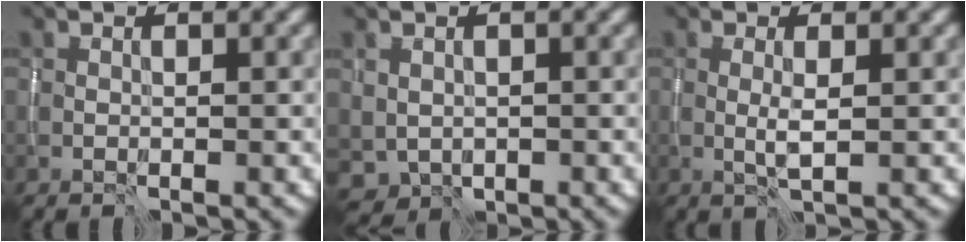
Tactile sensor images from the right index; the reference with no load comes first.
{"total": 1.6, "force": [0.4, 1.4, 0.6], "torque": [-0.016, -0.004, 0.015]}
{"total": 1.2, "force": [0.0, 0.0, 1.2], "torque": [-0.026, 0.001, -0.001]}